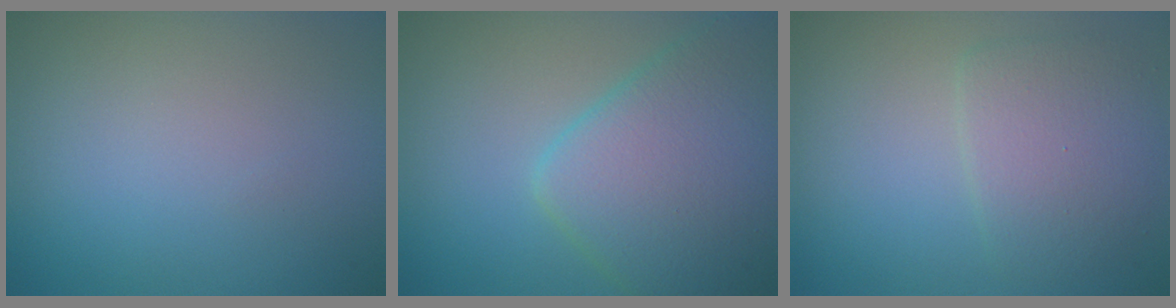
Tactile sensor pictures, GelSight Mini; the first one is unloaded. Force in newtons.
{"total": 8.5, "press": 8.5, "slide": 0.3}
{"total": 3.5, "press": 3.5, "slide": 0.3}